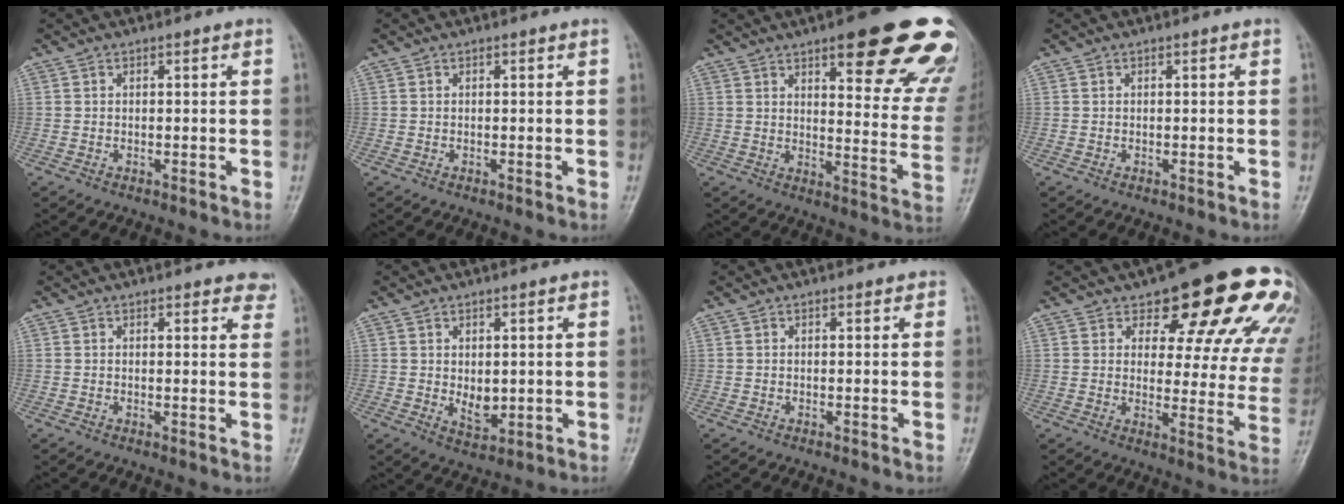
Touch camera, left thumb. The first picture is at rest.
{"total": 0.0}
{"total": 24.0, "force": [14.2, 6.9, 18.0], "torque": [-0.182, -0.053, 0.176]}
{"total": 0.0}
{"total": 3.8, "force": [3.0, 1.5, 1.6], "torque": [0.008, -0.010, 0.024]}
{"total": 4.6, "force": [0.2, 3.0, 3.5], "torque": [-0.042, -0.013, 0.013]}
{"total": 0.6, "force": [0.3, 0.4, 0.2], "torque": [0.003, 0.000, -0.002]}
{"total": 21.2, "force": [12.6, 9.0, 14.4], "torque": [-0.139, -0.055, 0.150]}